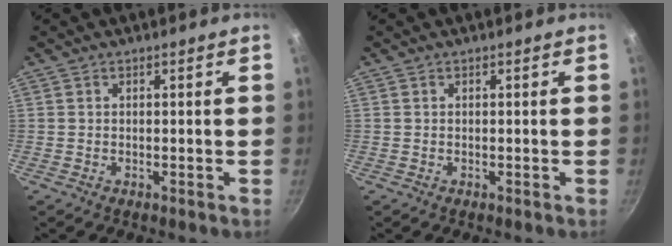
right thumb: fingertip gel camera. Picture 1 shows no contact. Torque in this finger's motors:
{"motor_torque": [0.00, 0.00, -0.15, 0.02, 0.00]}